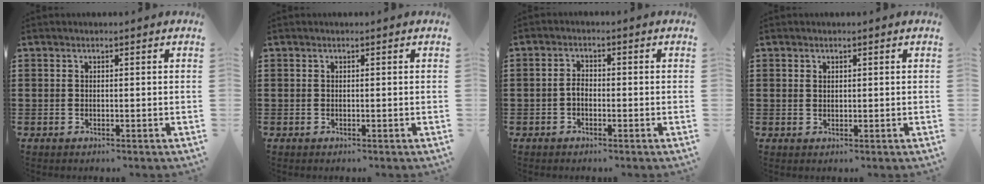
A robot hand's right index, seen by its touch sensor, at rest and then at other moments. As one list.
[{"total": 0.0}, {"total": 2.0, "force": [-0.8, 1.2, 1.4], "torque": [-0.036, 0.001, -0.019]}, {"total": 0.8, "force": [0.5, 0.6, 0.2], "torque": [-0.006, 0.003, 0.010]}]